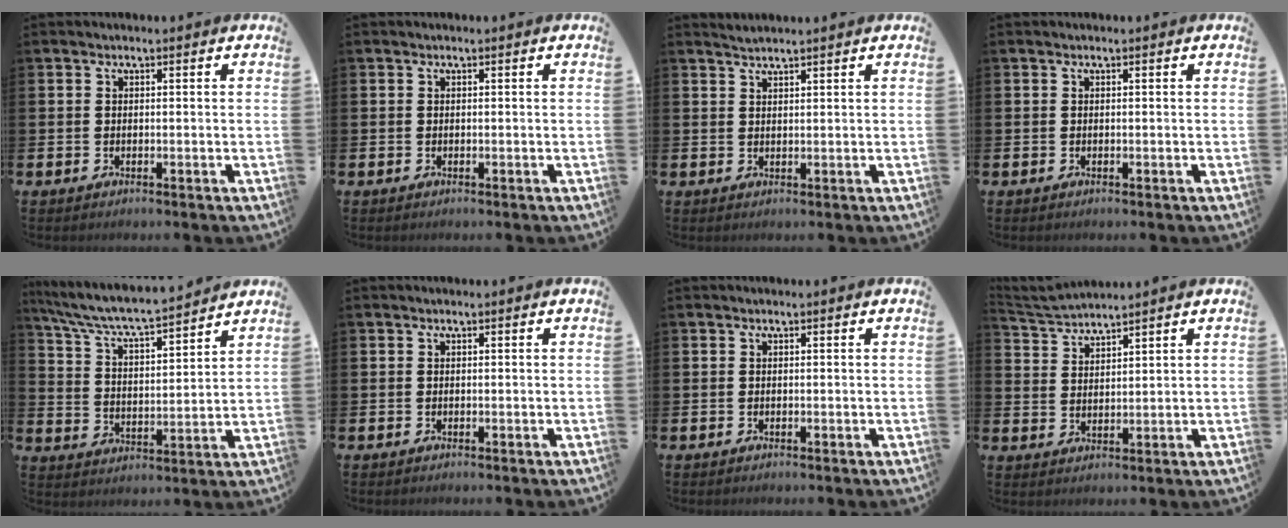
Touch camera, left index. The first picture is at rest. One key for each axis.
{"total": 0.0}
{"total": 1.8, "fx": 1.8, "fy": -0.1, "fz": 0.2, "tx": -0.007, "ty": -0.002, "tz": 0.034}
{"total": 0.0}
{"total": 7.0, "fx": 6.7, "fy": 0.3, "fz": 2.1, "tx": -0.072, "ty": -0.054, "tz": 0.112}
{"total": 0.0}
{"total": 0.0}
{"total": 3.8, "fx": 3.8, "fy": -0.1, "fz": 0.2, "tx": -0.016, "ty": -0.020, "tz": 0.068}